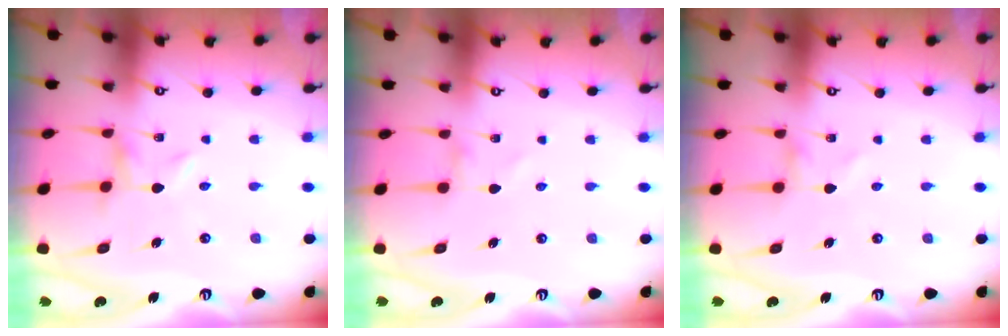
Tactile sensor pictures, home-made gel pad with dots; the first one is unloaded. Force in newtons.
{"total": 1.2, "press": 1.2, "slide": 0.0}
{"total": 0.7, "press": 0.6, "slide": 0.1}